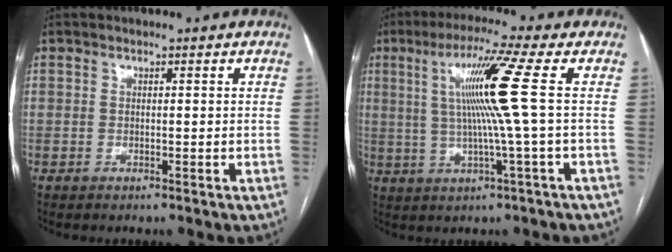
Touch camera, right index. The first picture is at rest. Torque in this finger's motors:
{"motor_torque": [0.84, -0.06, 0.37, 0.21]}